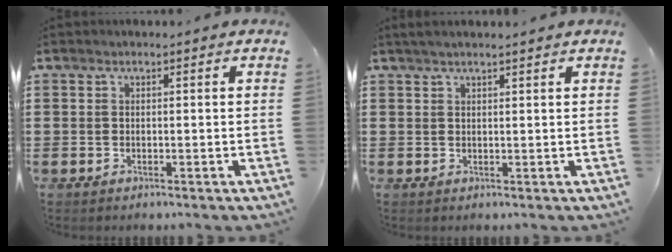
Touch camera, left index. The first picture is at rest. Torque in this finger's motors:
{"motor_torque": [0.44, 0.32, 0.00, 0.00]}